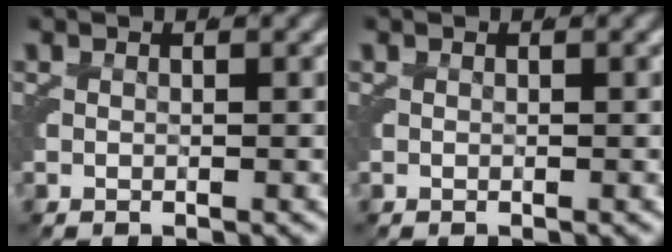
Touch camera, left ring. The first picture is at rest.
{"total": 0.0}